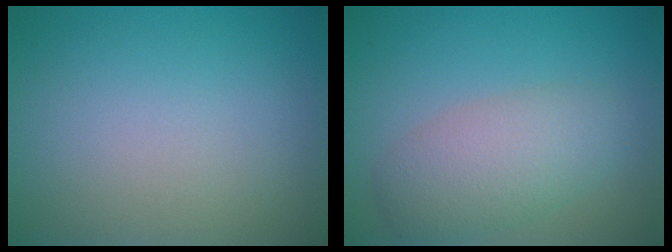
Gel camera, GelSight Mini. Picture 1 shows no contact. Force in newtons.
{"total": 4.2, "press": 4.2, "slide": 0.0}